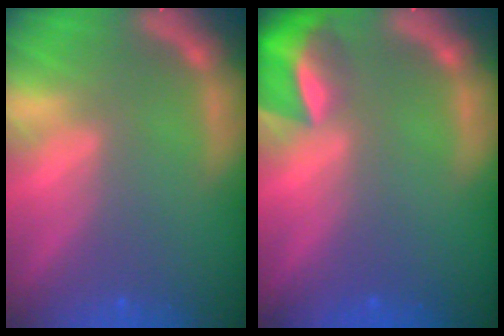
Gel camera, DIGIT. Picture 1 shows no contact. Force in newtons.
{"total": 5.5}